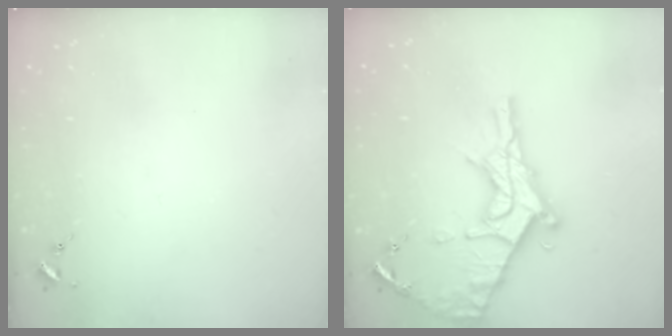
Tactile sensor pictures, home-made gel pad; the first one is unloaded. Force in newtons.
{"total": 20.3, "press": 20.2, "slide": 1.5}